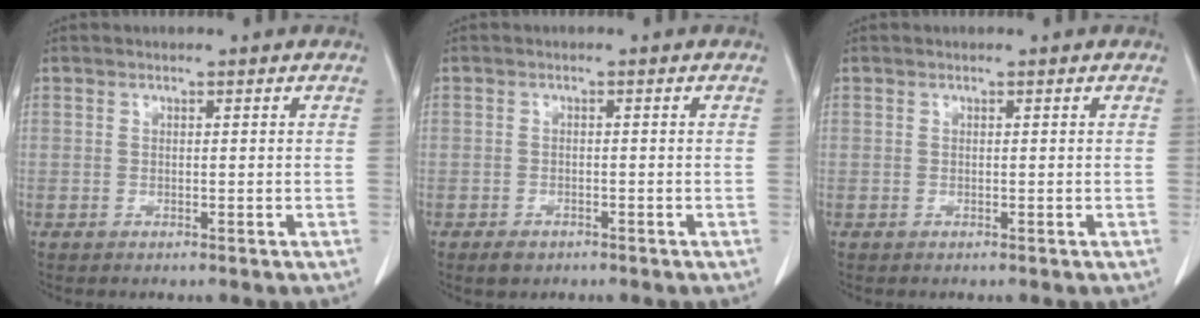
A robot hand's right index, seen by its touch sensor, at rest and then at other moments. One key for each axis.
{"total": 2.0, "fx": -1.4, "fy": 1.2, "fz": 0.8, "tx": -0.018, "ty": -0.002, "tz": -0.014}
{"total": 0.0}